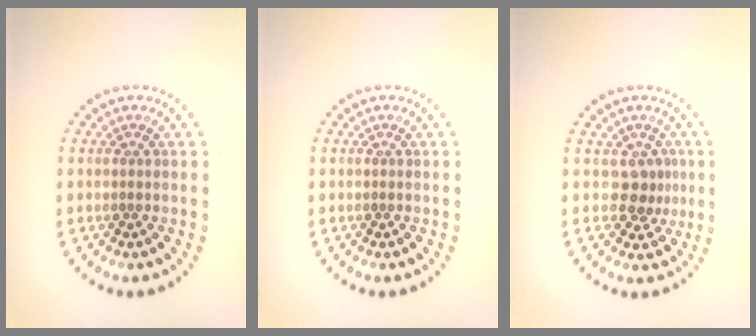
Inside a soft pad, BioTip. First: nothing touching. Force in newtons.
{"total": 0.0}
{"total": 2.3, "press": 1.6, "slide": 1.6}